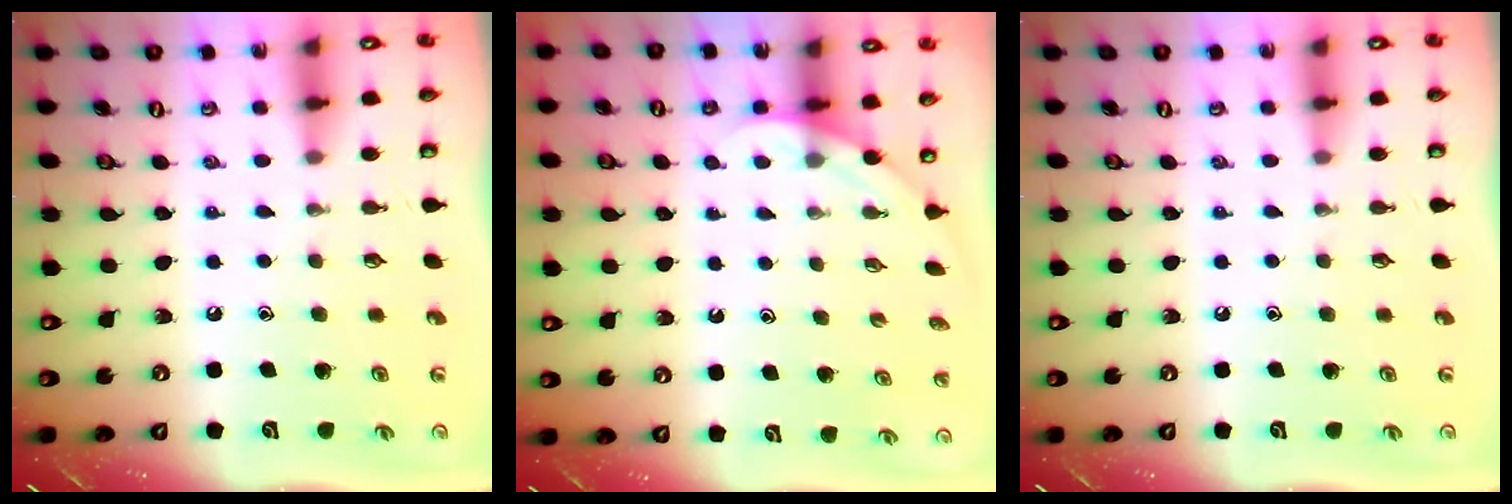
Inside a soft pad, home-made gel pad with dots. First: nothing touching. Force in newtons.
{"total": 2.2, "press": 2.2, "slide": 0.0}
{"total": 0.0}